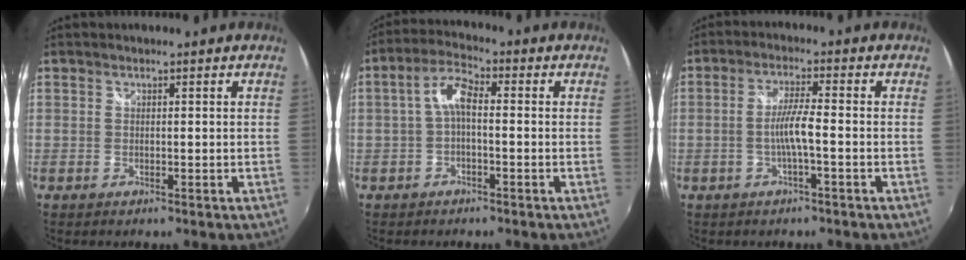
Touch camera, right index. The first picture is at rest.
{"total": 5.0, "force": [-0.7, 1.9, 4.6], "torque": [-0.098, 0.017, -0.015]}
{"total": 4.6, "force": [-1.4, -0.3, 4.3], "torque": [-0.085, 0.001, -0.026]}